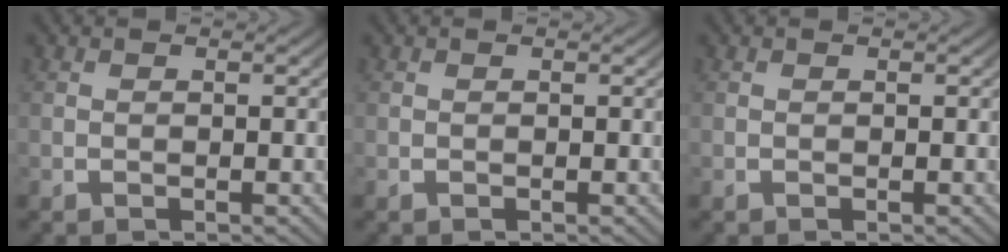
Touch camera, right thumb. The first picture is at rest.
{"total": 0.0}
{"total": 0.0}